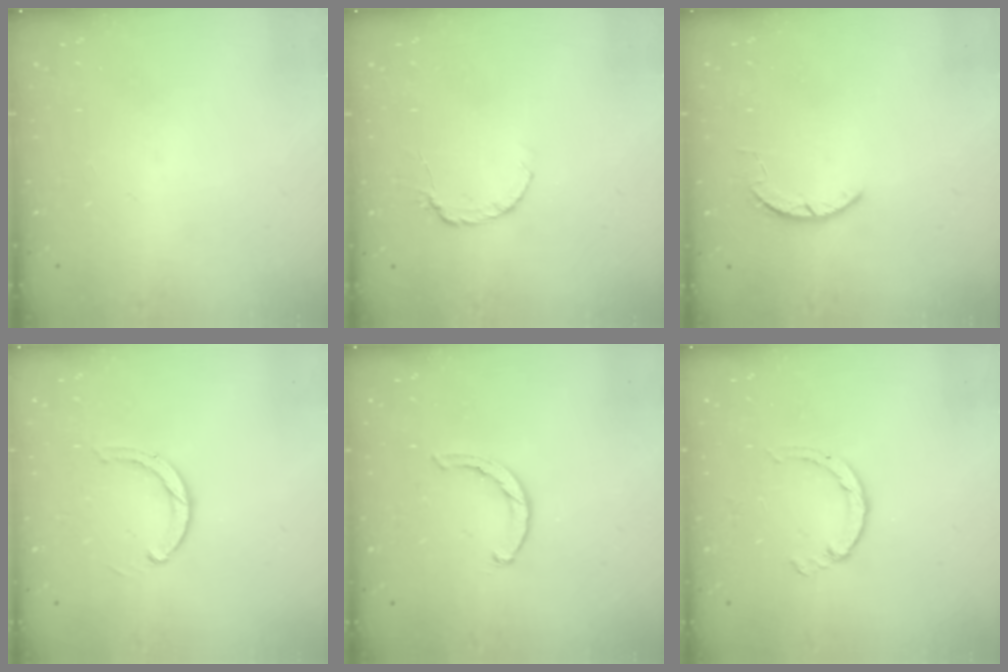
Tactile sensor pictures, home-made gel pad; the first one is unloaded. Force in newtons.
{"total": 3.3, "press": 3.3, "slide": 0.3}
{"total": 1.6, "press": 1.6, "slide": 0.3}
{"total": 2.9, "press": 2.9, "slide": 0.4}
{"total": 2.3, "press": 2.3, "slide": 0.4}
{"total": 2.6, "press": 2.6, "slide": 0.4}